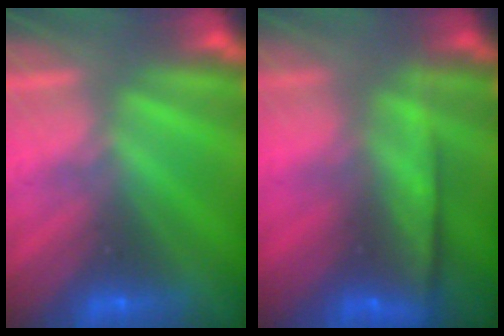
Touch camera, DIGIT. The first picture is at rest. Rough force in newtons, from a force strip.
{"total": 7.6}